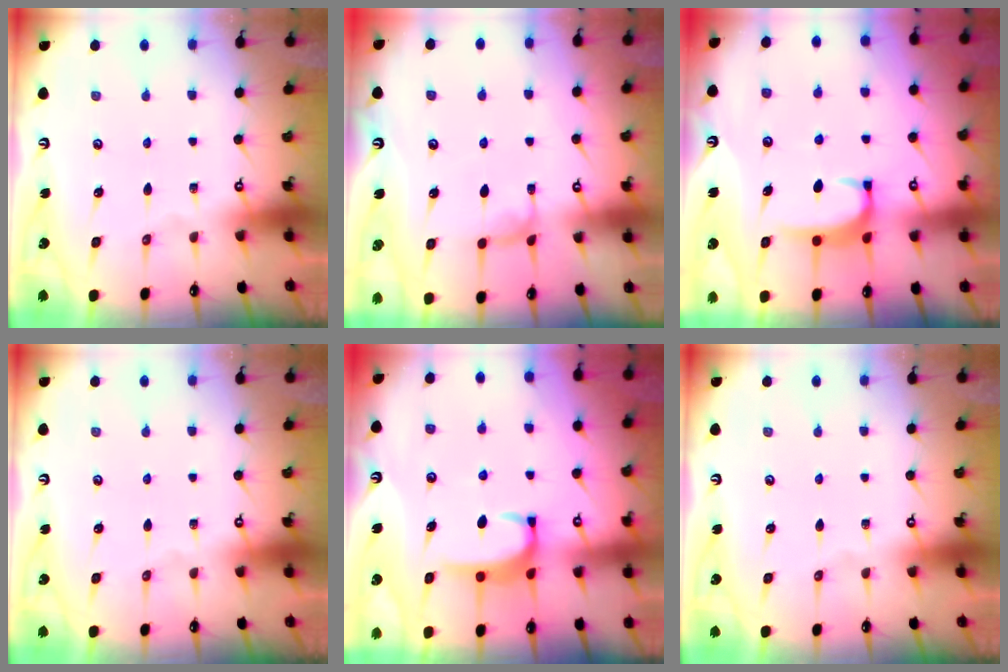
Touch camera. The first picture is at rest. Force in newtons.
{"total": 0.0}
{"total": 1.7, "press": 1.7, "slide": 0.5}
{"total": 0.0}
{"total": 2.8, "press": 2.8, "slide": 0.5}
{"total": 0.0}